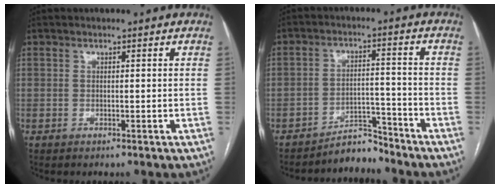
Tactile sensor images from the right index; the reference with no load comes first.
{"total": 4.7, "force": [-4.7, 0.9, -0.2], "torque": [0.009, 0.014, -0.076]}